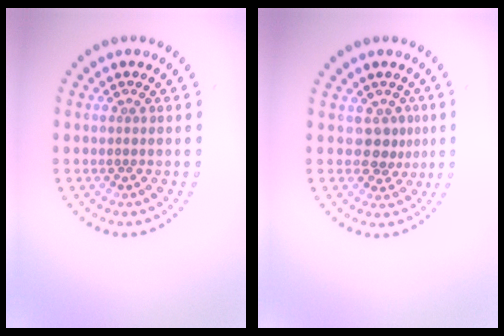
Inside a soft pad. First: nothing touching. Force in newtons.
{"total": 2.2, "press": 1.6, "slide": 1.6}